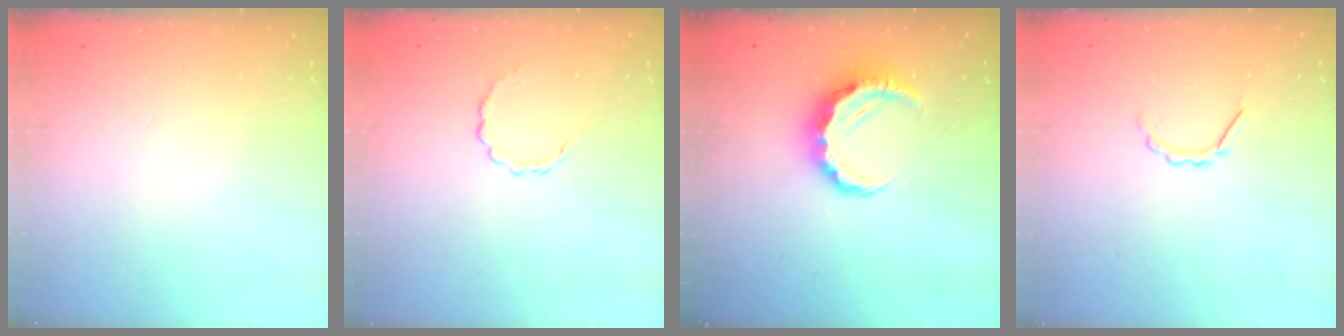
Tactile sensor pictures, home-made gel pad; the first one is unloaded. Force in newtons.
{"total": 2.4, "press": 2.2, "slide": 0.9}
{"total": 8.2, "press": 8.1, "slide": 1.4}
{"total": 2.8, "press": 2.7, "slide": 0.8}